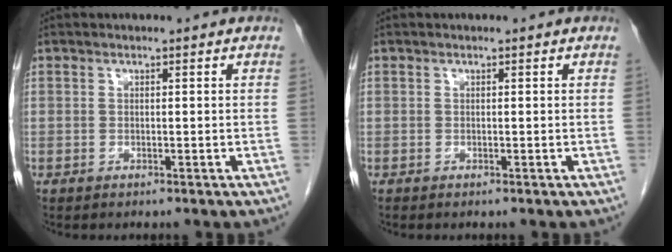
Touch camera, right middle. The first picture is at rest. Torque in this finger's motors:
{"motor_torque": [0.25, -0.06, -0.02, 0.01]}